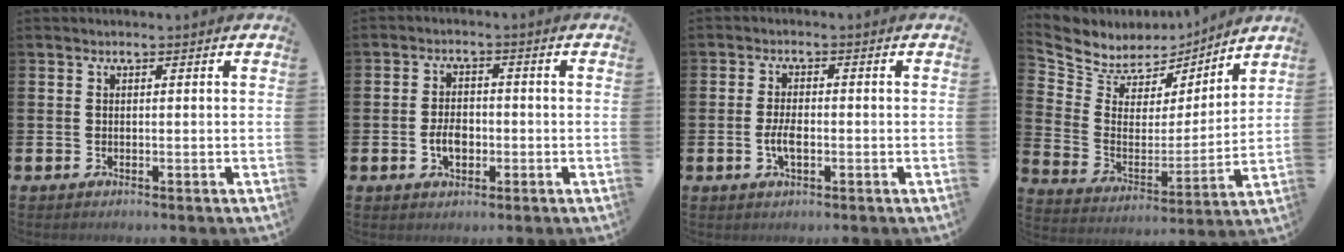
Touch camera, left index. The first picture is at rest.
{"total": 3.6, "force": [-1.1, 2.3, 2.5], "torque": [-0.036, 0.000, -0.024]}
{"total": 3.1, "force": [-0.8, 1.3, 2.8], "torque": [-0.048, 0.001, -0.014]}
{"total": 6.4, "force": [5.7, 2.8, -0.6], "torque": [-0.041, -0.050, 0.101]}